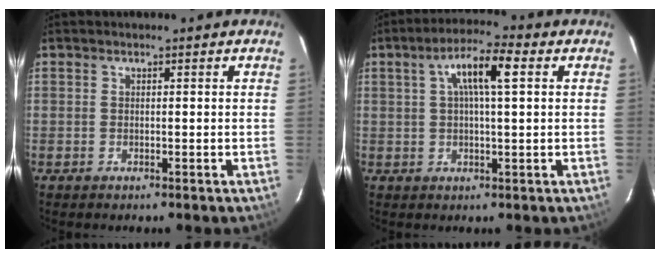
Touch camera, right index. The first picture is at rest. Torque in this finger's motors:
{"motor_torque": [0.29, 0.05, 0.43, 0.13]}